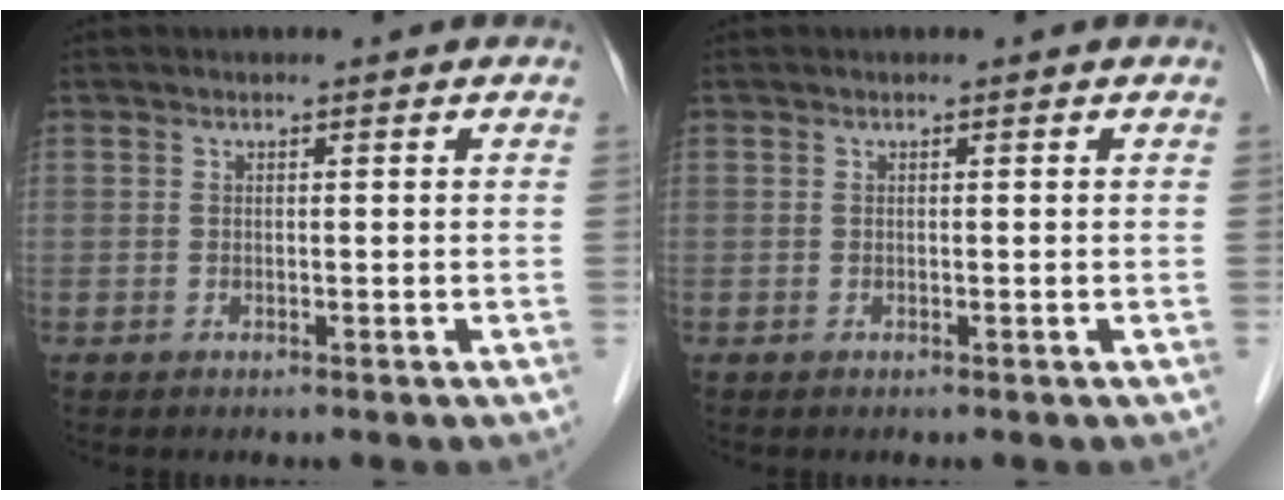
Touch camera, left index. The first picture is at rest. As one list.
[{"total": 0.0}]